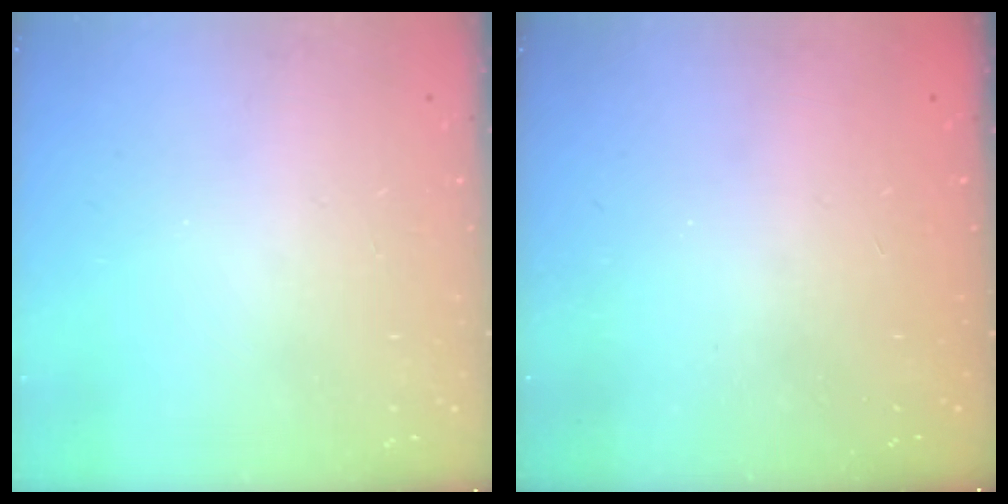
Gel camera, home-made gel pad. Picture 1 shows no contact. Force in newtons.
{"total": 2.3, "press": 2.2, "slide": 0.7}